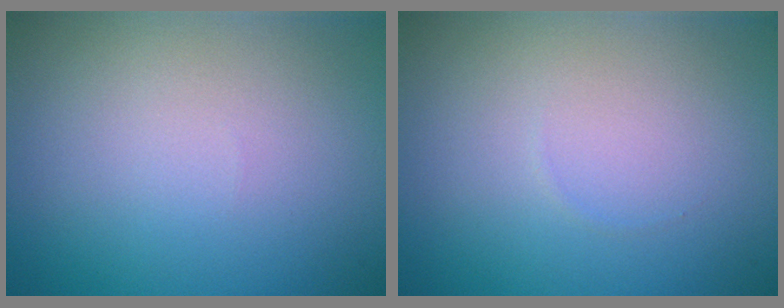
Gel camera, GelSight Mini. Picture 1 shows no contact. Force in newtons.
{"total": 0.0}